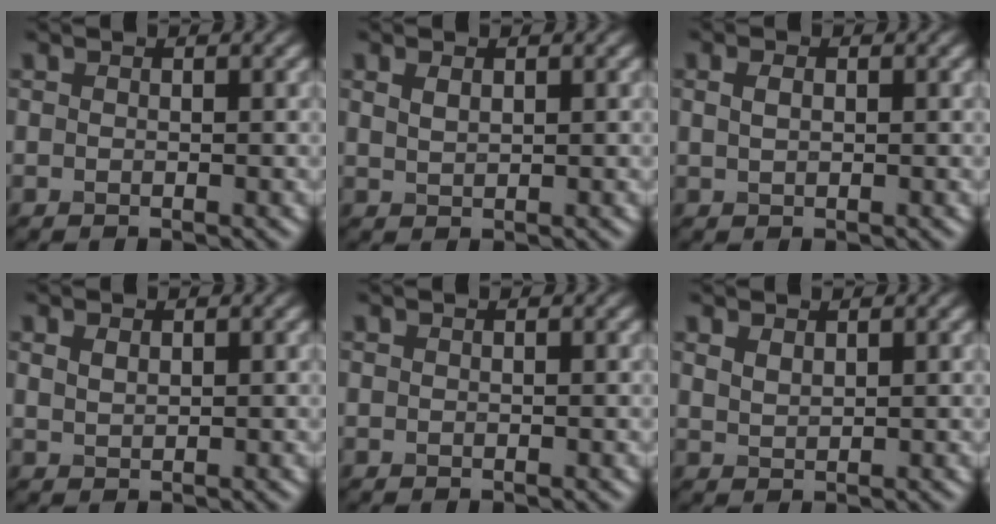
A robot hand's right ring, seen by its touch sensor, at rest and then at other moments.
{"total": 1.2, "force": [0.7, 0.6, 0.8], "torque": [-0.020, 0.000, 0.018]}
{"total": 1.1, "force": [0.3, 0.7, 0.8], "torque": [-0.020, 0.001, 0.009]}
{"total": 1.2, "force": [0.7, 0.6, 0.7], "torque": [-0.018, 0.000, 0.017]}
{"total": 0.0}
{"total": 1.3, "force": [1.0, 0.6, 0.7], "torque": [-0.018, -0.001, 0.024]}